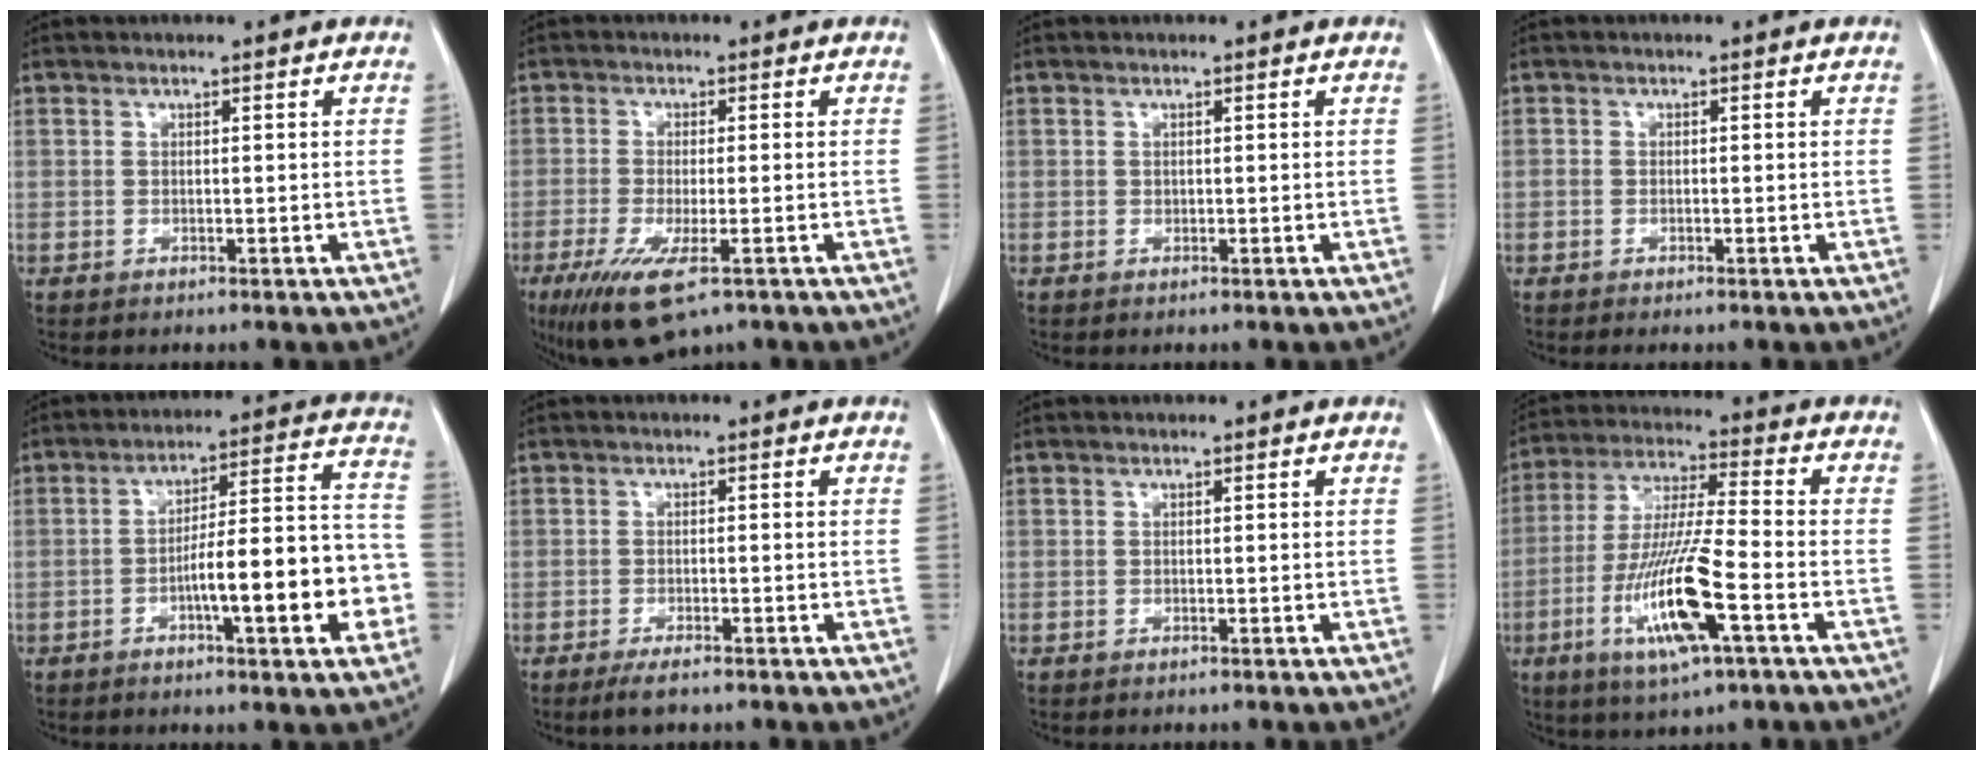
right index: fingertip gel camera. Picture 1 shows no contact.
{"total": 9.4, "force": [-5.5, 2.2, 7.3], "torque": [-0.133, -0.027, -0.088]}
{"total": 0.0}
{"total": 0.7, "force": [-0.3, 0.3, 0.5], "torque": [-0.007, 0.000, -0.006]}
{"total": 14.9, "force": [-4.4, 2.5, 14.0], "torque": [-0.195, 0.026, -0.065]}
{"total": 3.1, "force": [-2.3, 0.6, 2.0], "torque": [-0.036, -0.005, -0.038]}
{"total": 0.0}
{"total": 14.7, "force": [-5.4, 1.2, 13.6], "torque": [-0.277, -0.019, -0.098]}